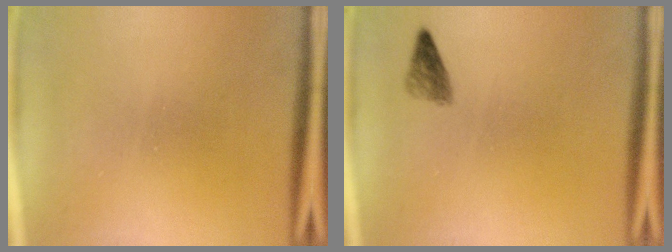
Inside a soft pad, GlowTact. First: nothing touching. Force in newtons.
{"total": 1.7}